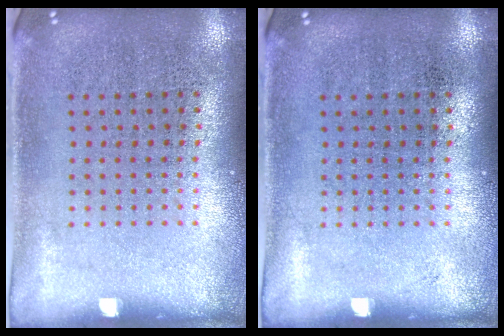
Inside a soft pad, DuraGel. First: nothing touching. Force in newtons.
{"total": 0.0}